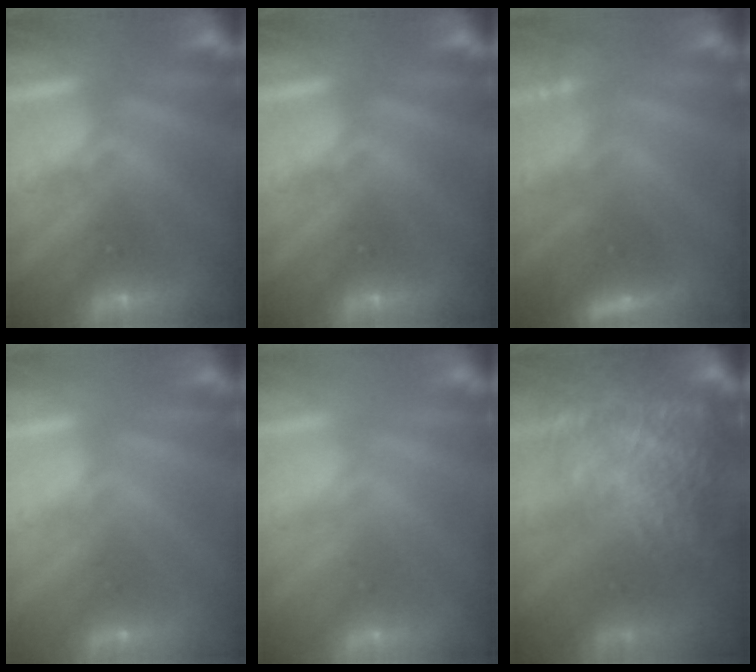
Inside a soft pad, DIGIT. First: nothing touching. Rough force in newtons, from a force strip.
{"total": 0.0}
{"total": 4.5}
{"total": 2.9}
{"total": 2.8}
{"total": 11.4}